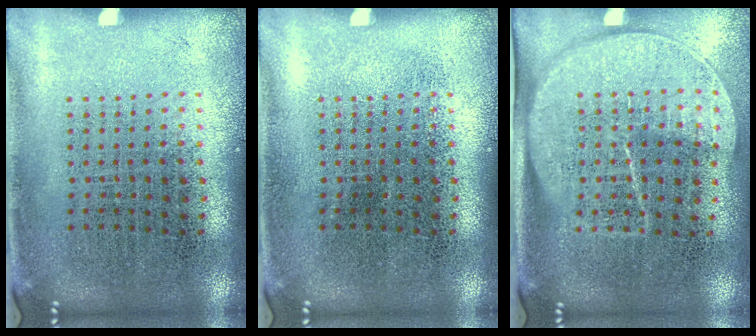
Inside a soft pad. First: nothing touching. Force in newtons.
{"total": 0.0}
{"total": 1.8, "press": 1.5, "slide": 1.0}